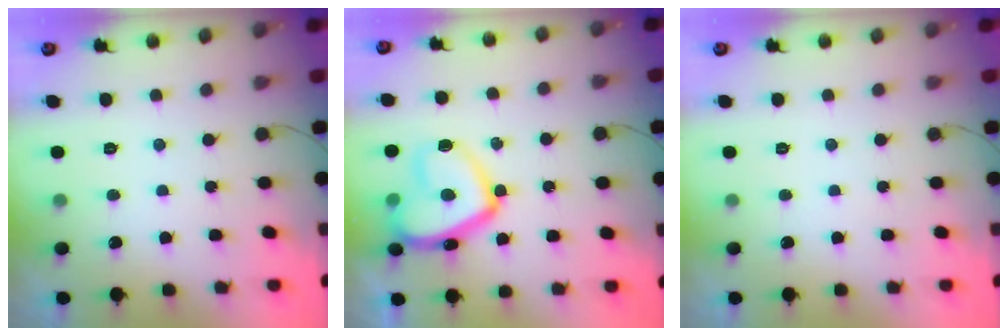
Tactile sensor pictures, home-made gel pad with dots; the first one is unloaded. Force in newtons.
{"total": 17.7, "press": 17.6, "slide": 1.5}
{"total": 0.0}